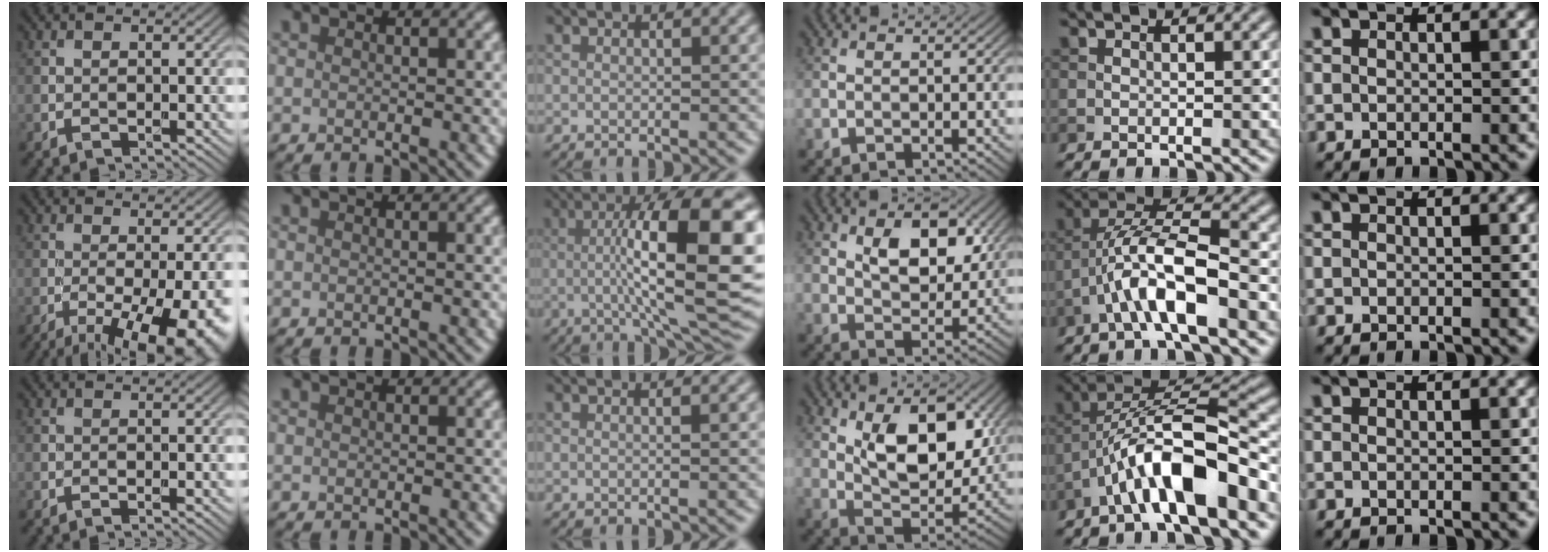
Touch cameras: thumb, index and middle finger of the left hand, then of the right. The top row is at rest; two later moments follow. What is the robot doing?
{"motion": "unscrew", "object": "dispenser bottle"}